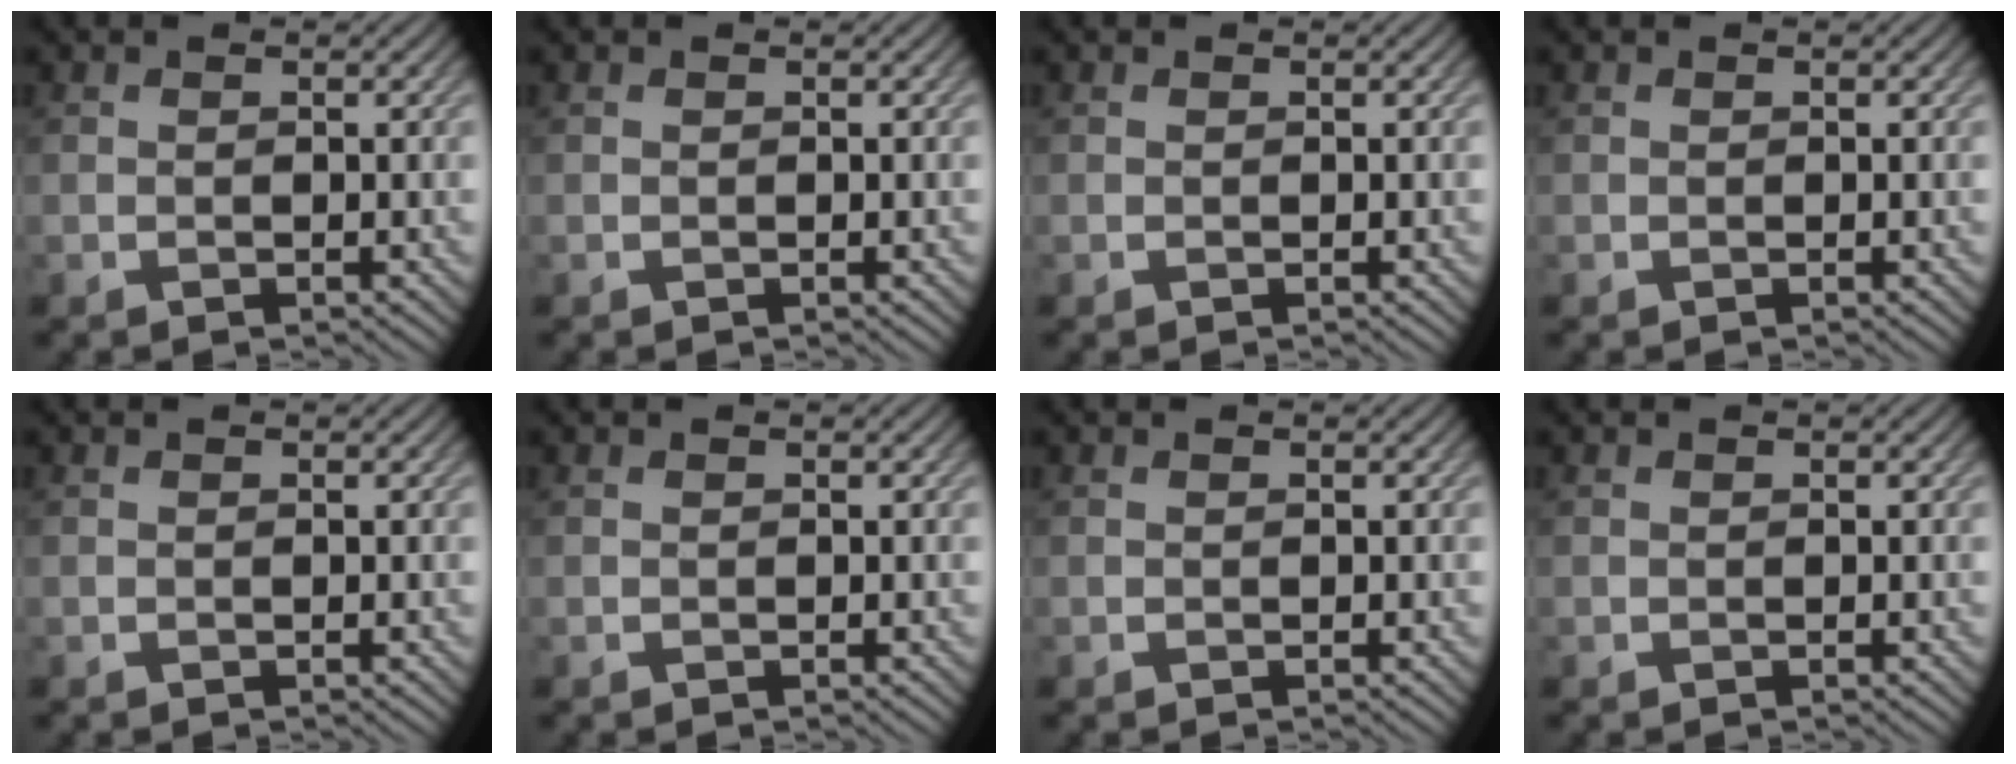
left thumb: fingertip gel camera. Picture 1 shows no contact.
{"total": 0.0}
{"total": 0.0}
{"total": 0.0}
{"total": 0.0}
{"total": 0.0}
{"total": 0.0}
{"total": 0.0}